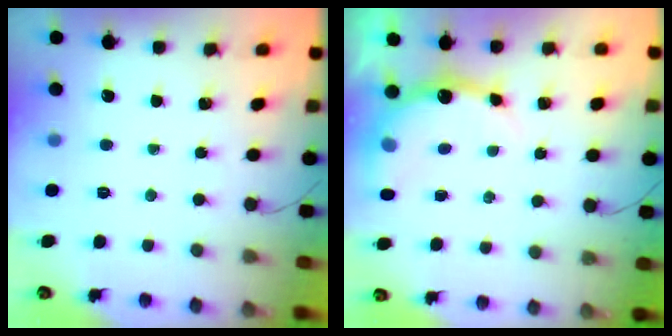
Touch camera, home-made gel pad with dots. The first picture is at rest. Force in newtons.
{"total": 8.2, "press": 8.1, "slide": 1.2}